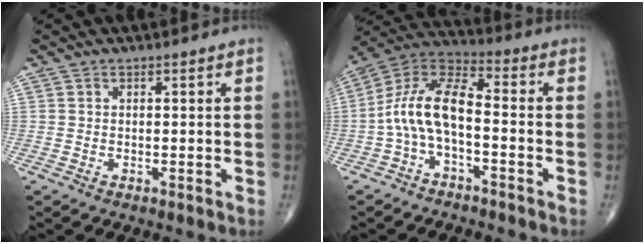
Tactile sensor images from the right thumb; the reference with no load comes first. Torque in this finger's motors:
{"motor_torque": [0.21, 0.17, 1.28, -0.44, 0.17]}